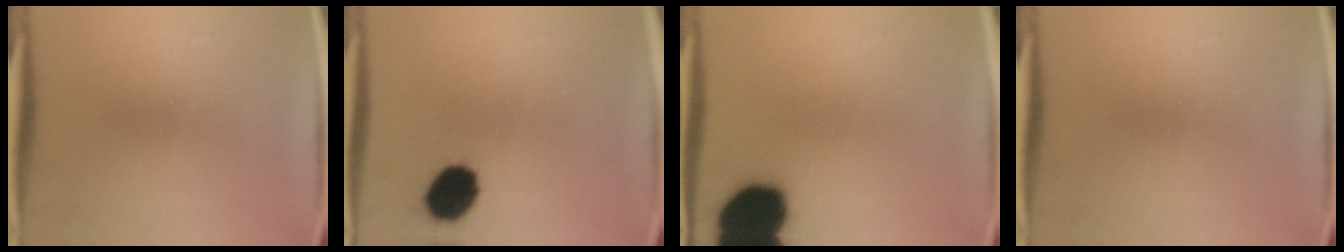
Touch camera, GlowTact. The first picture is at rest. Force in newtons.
{"total": 10.3}
{"total": 19.0}
{"total": 0.0}